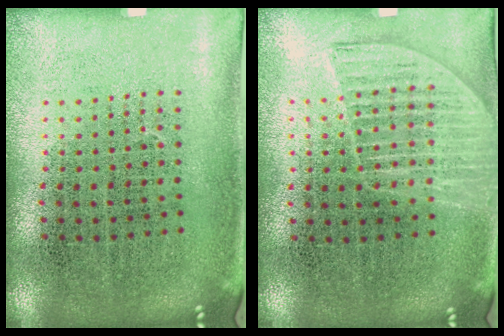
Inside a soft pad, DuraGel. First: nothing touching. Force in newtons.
{"total": 1.3, "press": 1.2, "slide": 0.6}